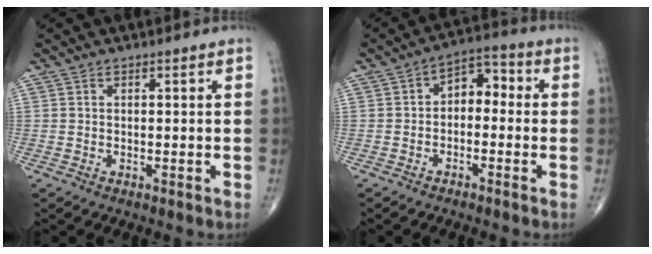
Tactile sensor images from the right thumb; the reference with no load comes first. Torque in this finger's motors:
{"motor_torque": [-0.53, 0.24, 0.30, -0.01, -0.06]}